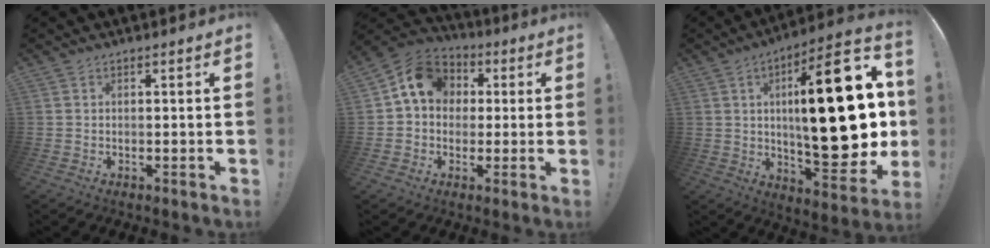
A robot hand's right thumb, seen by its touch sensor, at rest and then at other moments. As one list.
[{"total": 11.1, "force": [2.1, 9.5, 5.3], "torque": [-0.072, 0.010, 0.045]}, {"total": 31.7, "force": [3.0, 11.0, 29.6], "torque": [-0.454, -0.014, 0.052]}]